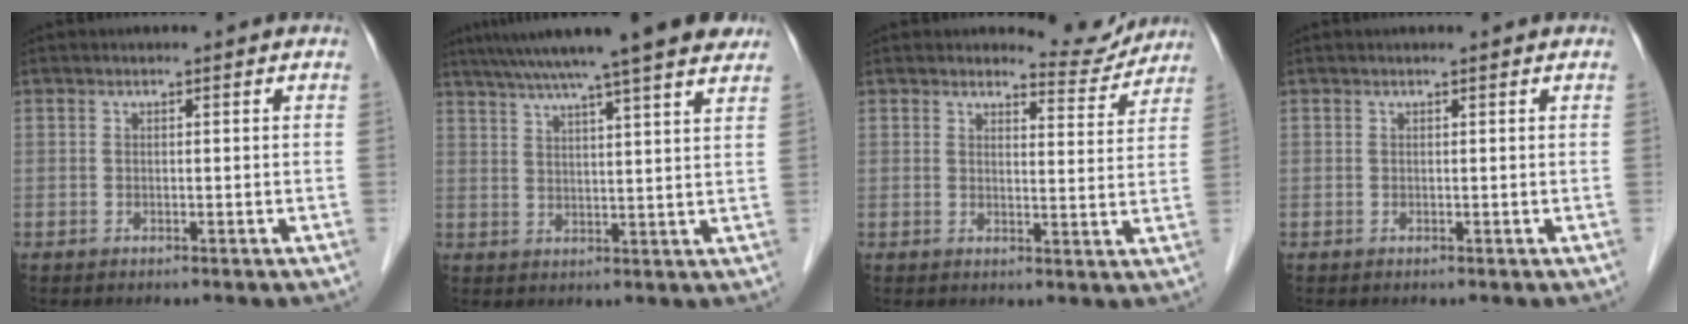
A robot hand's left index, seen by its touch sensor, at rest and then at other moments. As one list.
[{"total": 18.1, "force": [15.0, 0.4, 10.3], "torque": [-0.172, 0.028, 0.203]}, {"total": 4.9, "force": [4.8, 1.0, -0.6], "torque": [0.008, -0.025, 0.050]}, {"total": 1.2, "force": [1.1, 0.0, 0.5], "torque": [-0.008, 0.008, 0.012]}]